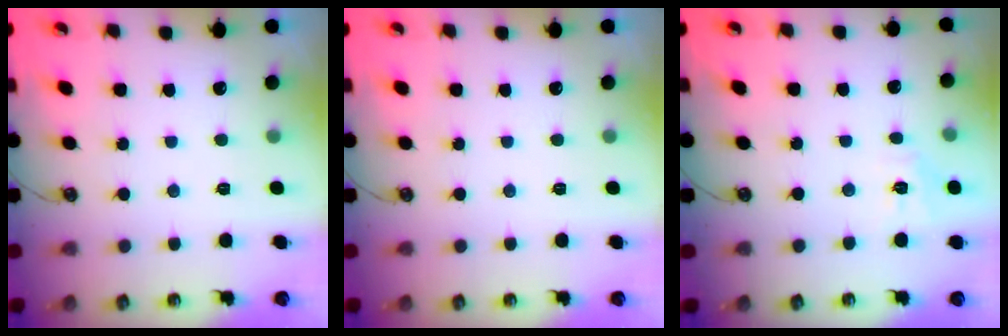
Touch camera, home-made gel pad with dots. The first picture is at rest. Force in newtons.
{"total": 0.0}
{"total": 8.3, "press": 8.2, "slide": 0.9}